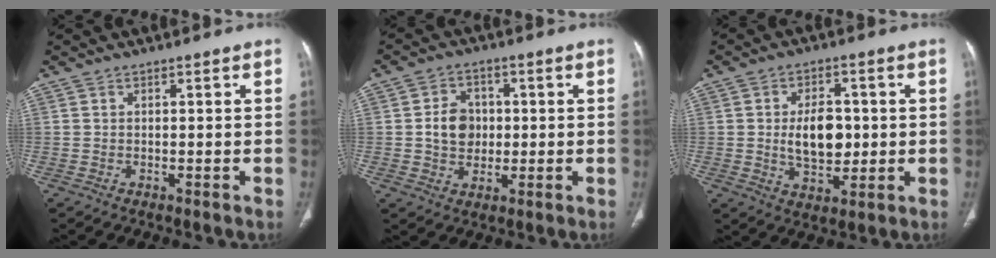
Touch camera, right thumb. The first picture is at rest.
{"total": 7.1, "force": [0.2, 5.8, 4.0], "torque": [-0.043, 0.006, 0.002]}
{"total": 9.5, "force": [0.2, 5.9, 7.5], "torque": [-0.099, -0.002, 0.009]}